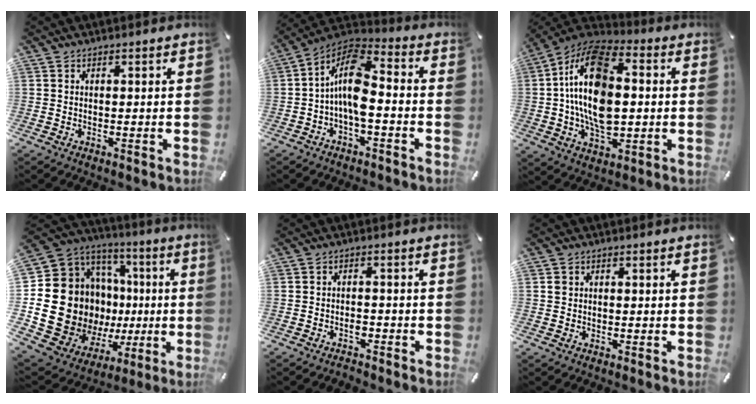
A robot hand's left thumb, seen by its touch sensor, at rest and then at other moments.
{"total": 12.1, "force": [-1.3, 6.0, 10.4], "torque": [-0.216, -0.005, -0.025]}
{"total": 19.5, "force": [1.0, 11.8, 15.5], "torque": [-0.325, 0.002, 0.011]}
{"total": 21.5, "force": [-1.7, 17.3, 12.6], "torque": [-0.232, -0.034, 0.012]}
{"total": 2.3, "force": [-1.6, 1.3, 1.1], "torque": [-0.022, 0.007, -0.031]}
{"total": 1.0, "force": [0.1, 0.9, 0.2], "torque": [0.004, 0.002, -0.001]}